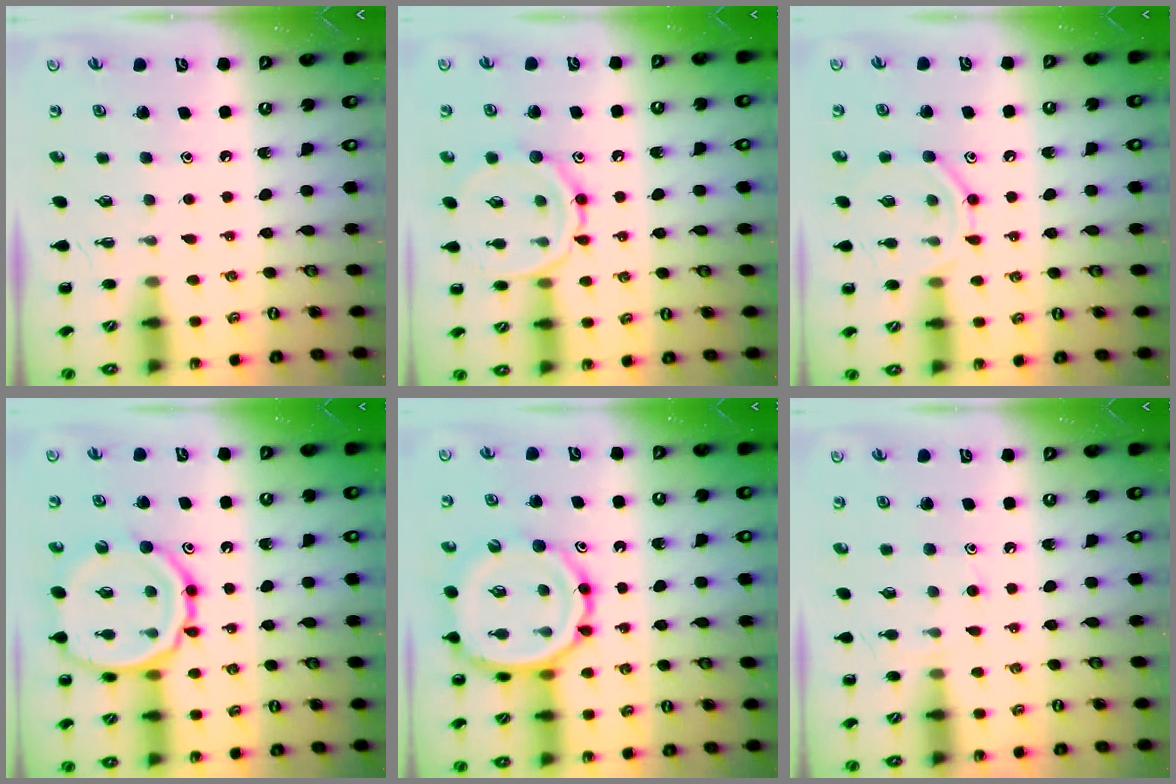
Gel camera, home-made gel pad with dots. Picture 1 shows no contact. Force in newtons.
{"total": 12.6, "press": 12.6, "slide": 0.6}
{"total": 9.6, "press": 9.5, "slide": 1.4}
{"total": 16.5, "press": 16.4, "slide": 1.7}
{"total": 12.1, "press": 11.7, "slide": 3.0}
{"total": 5.7, "press": 5.4, "slide": 1.9}